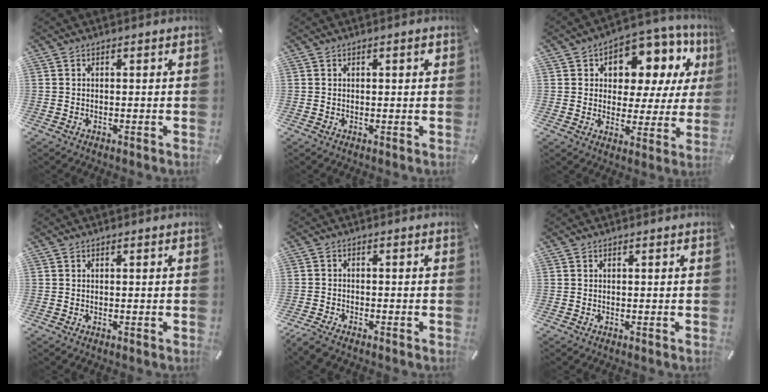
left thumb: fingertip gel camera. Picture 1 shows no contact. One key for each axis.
{"total": 0.8, "fx": 0.4, "fy": 0.4, "fz": 0.6, "tx": -0.013, "ty": 0.004, "tz": 0.006}
{"total": 11.0, "fx": 5.5, "fy": 7.7, "fz": 5.7, "tx": -0.079, "ty": -0.045, "tz": 0.096}
{"total": 0.0}
{"total": 2.8, "fx": -2.5, "fy": 0.7, "fz": 1.0, "tx": -0.036, "ty": 0.005, "tz": -0.054}
{"total": 0.0}